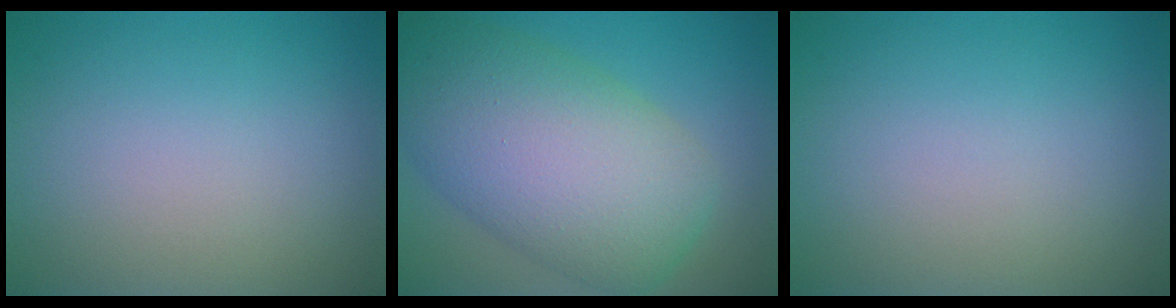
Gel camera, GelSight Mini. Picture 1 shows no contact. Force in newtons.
{"total": 11.2, "press": 11.2, "slide": 0.3}
{"total": 0.0}